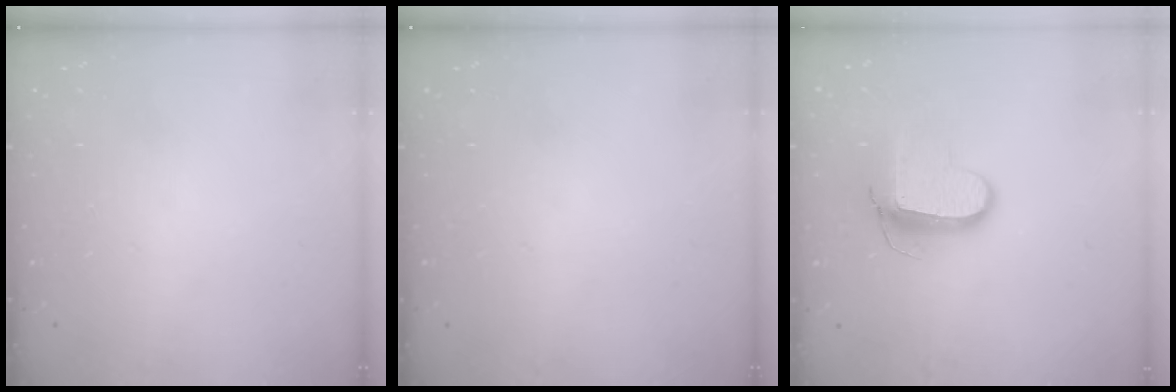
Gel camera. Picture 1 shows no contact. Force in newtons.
{"total": 0.0}
{"total": 9.6, "press": 9.6, "slide": 0.9}